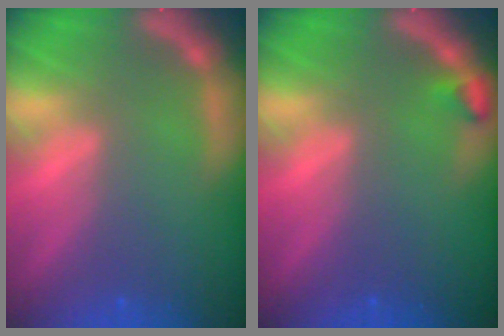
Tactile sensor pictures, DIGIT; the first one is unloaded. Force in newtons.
{"total": 0.9}